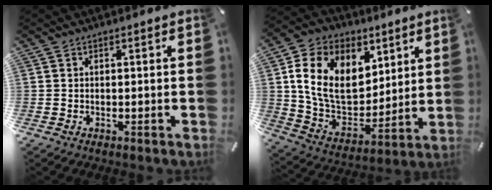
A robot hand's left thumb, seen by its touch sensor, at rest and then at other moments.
{"total": 17.5, "force": [6.0, 13.0, 10.1], "torque": [-0.202, -0.021, 0.112]}